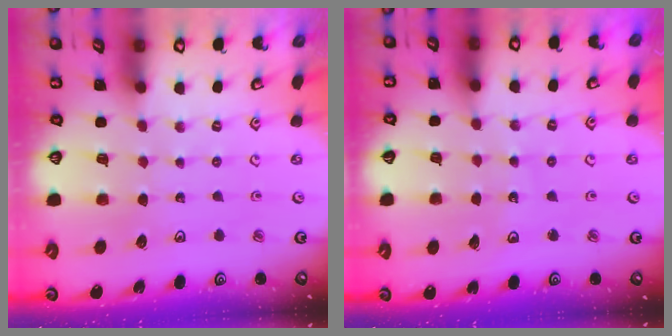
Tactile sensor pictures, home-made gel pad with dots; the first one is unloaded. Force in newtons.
{"total": 3.4, "press": 3.4, "slide": 0.2}